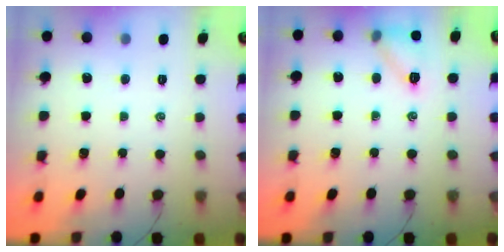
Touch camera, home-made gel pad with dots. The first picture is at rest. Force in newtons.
{"total": 9.1, "press": 9.1, "slide": 0.6}